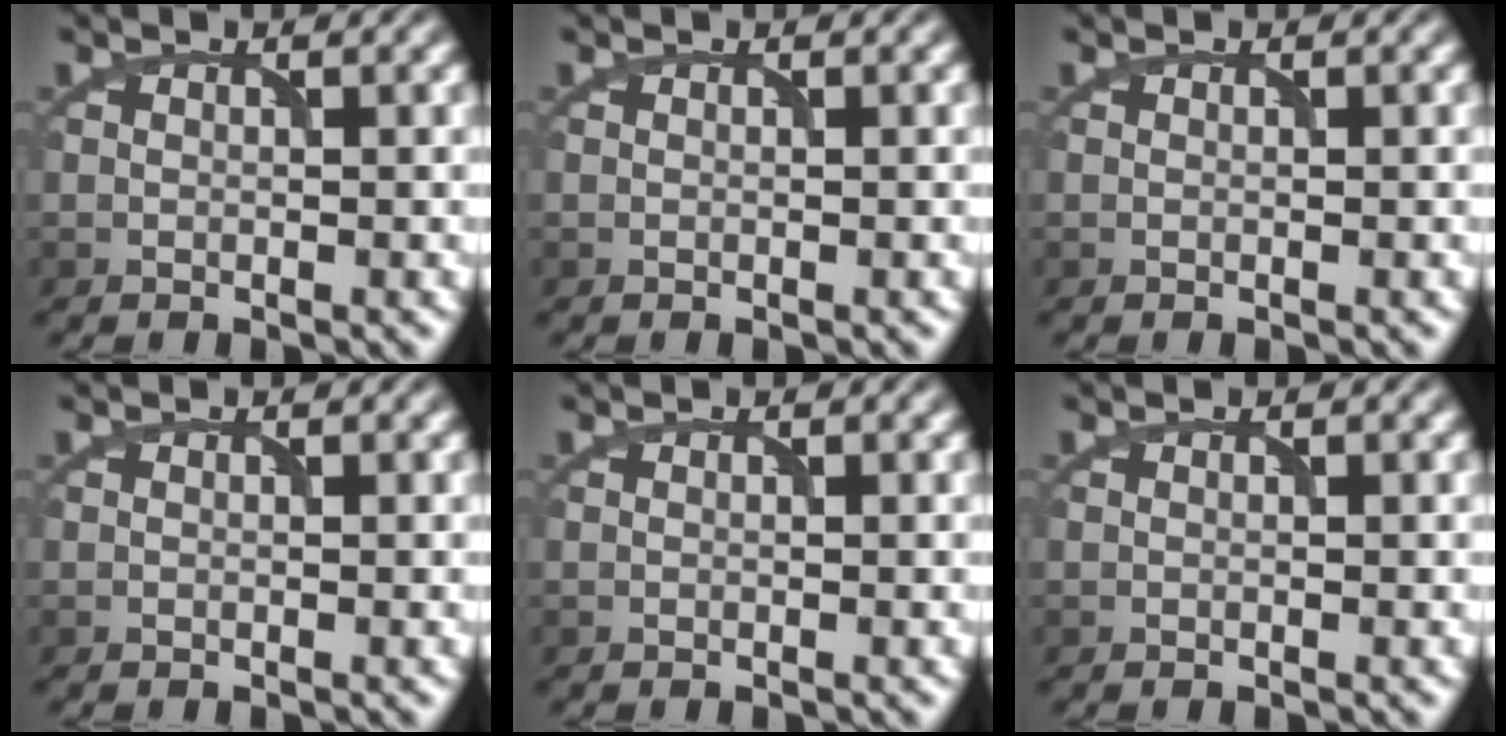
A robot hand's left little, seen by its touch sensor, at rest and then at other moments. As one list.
[{"total": 0.0}, {"total": 0.0}, {"total": 0.0}, {"total": 0.0}, {"total": 0.0}]